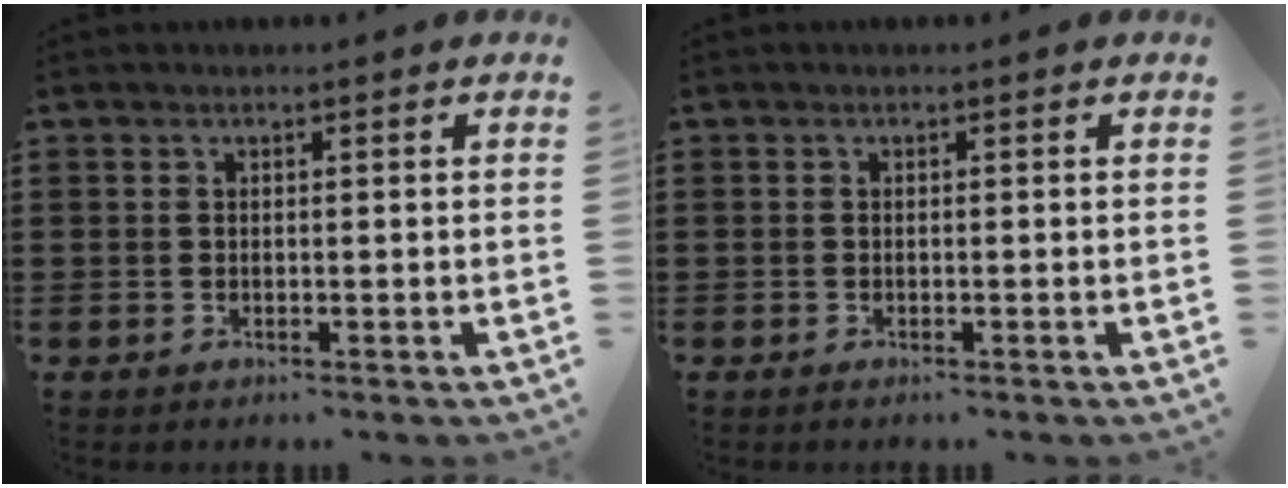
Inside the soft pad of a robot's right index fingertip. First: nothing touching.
{"total": 0.0}